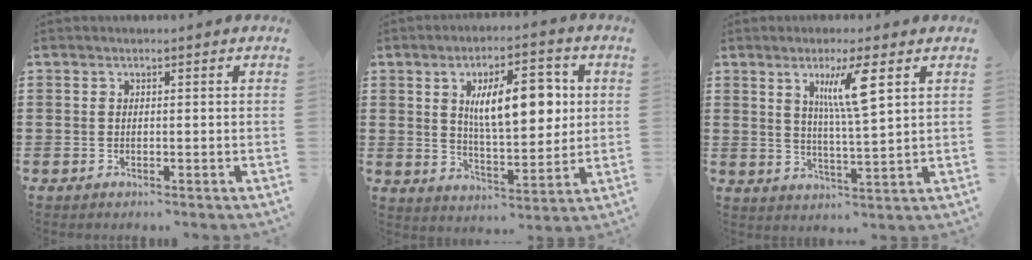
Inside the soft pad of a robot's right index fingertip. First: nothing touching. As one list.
[{"total": 11.1, "force": [2.9, 4.5, 9.7], "torque": [-0.159, 0.001, 0.043]}, {"total": 7.4, "force": [3.2, 0.8, 6.6], "torque": [-0.129, 0.001, 0.049]}]